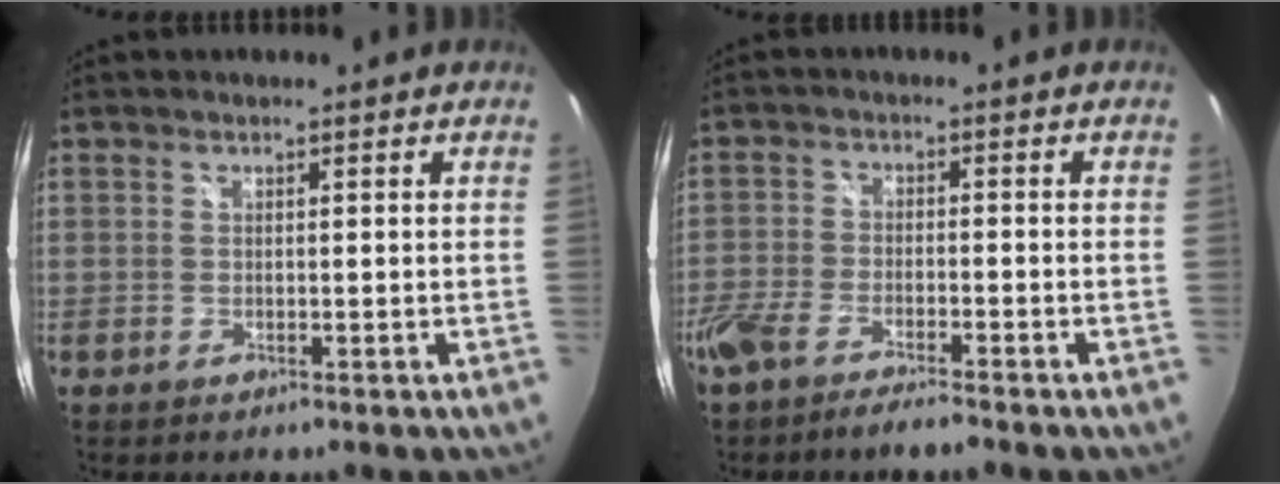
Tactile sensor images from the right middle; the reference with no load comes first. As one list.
[{"total": 7.0, "force": [-5.6, 1.7, 3.9], "torque": [-0.101, -0.017, -0.110]}]